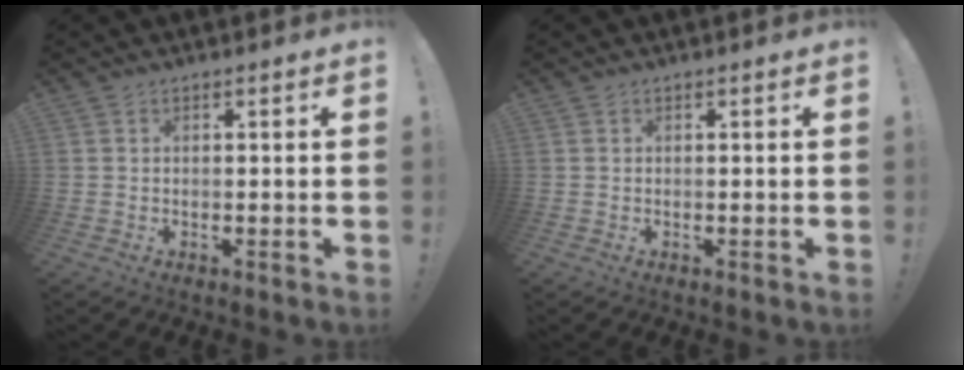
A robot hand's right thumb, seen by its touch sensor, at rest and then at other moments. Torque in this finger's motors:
{"motor_torque": [0.00, 0.00, 0.06, -0.11, 0.01]}